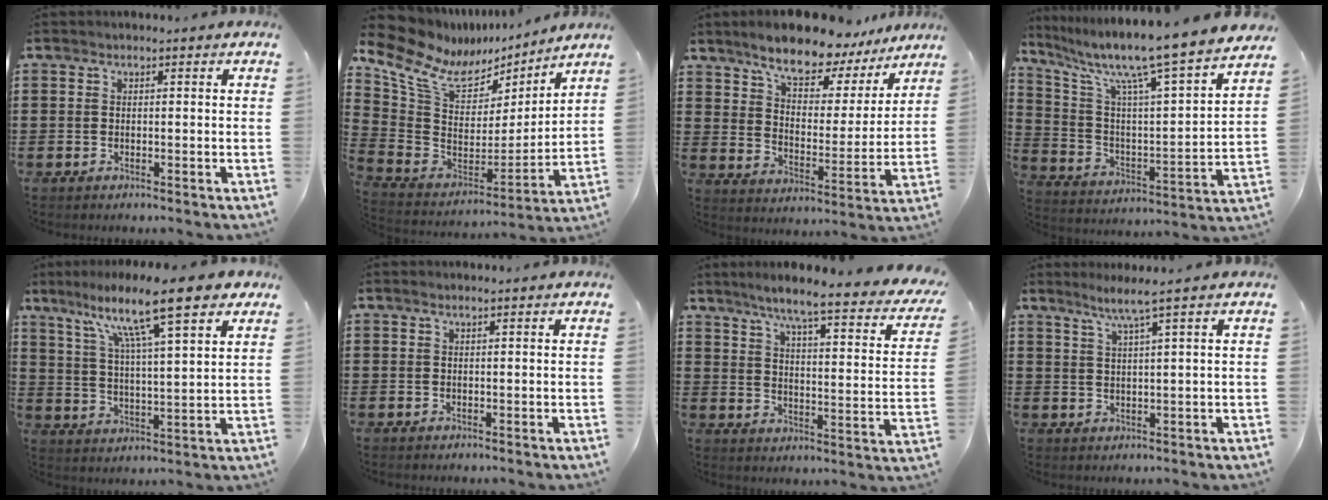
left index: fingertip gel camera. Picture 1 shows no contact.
{"total": 11.3, "force": [7.7, 6.1, 5.7], "torque": [-0.159, -0.038, 0.137]}
{"total": 10.2, "force": [9.0, 2.9, 3.7], "torque": [-0.090, -0.055, 0.156]}
{"total": 9.7, "force": [8.2, -0.4, 5.2], "torque": [-0.130, -0.074, 0.123]}
{"total": 12.9, "force": [9.2, 1.6, 8.8], "torque": [-0.173, -0.041, 0.147]}
{"total": 0.6, "force": [0.5, 0.0, 0.3], "torque": [-0.007, 0.001, 0.009]}
{"total": 5.9, "force": [4.8, -0.6, 3.4], "torque": [-0.080, -0.044, 0.068]}
{"total": 3.6, "force": [2.4, -0.8, 2.6], "torque": [-0.058, -0.002, 0.038]}